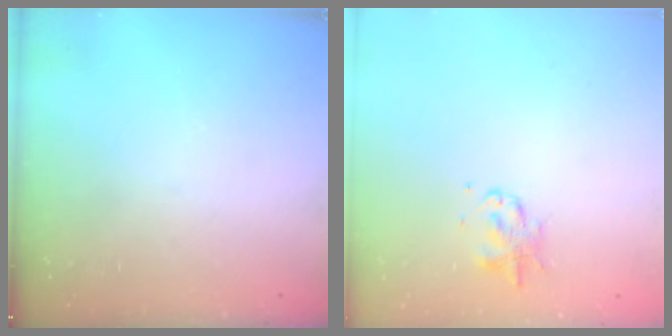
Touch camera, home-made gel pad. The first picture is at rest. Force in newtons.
{"total": 2.8, "press": 2.8, "slide": 0.2}